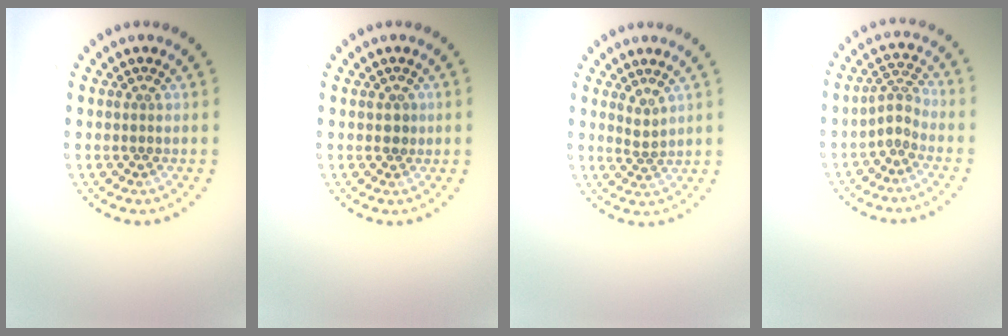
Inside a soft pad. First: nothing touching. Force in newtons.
{"total": 0.8, "press": 0.8, "slide": 0.3}
{"total": 1.4, "press": 0.9, "slide": 1.0}
{"total": 2.1, "press": 1.5, "slide": 1.5}